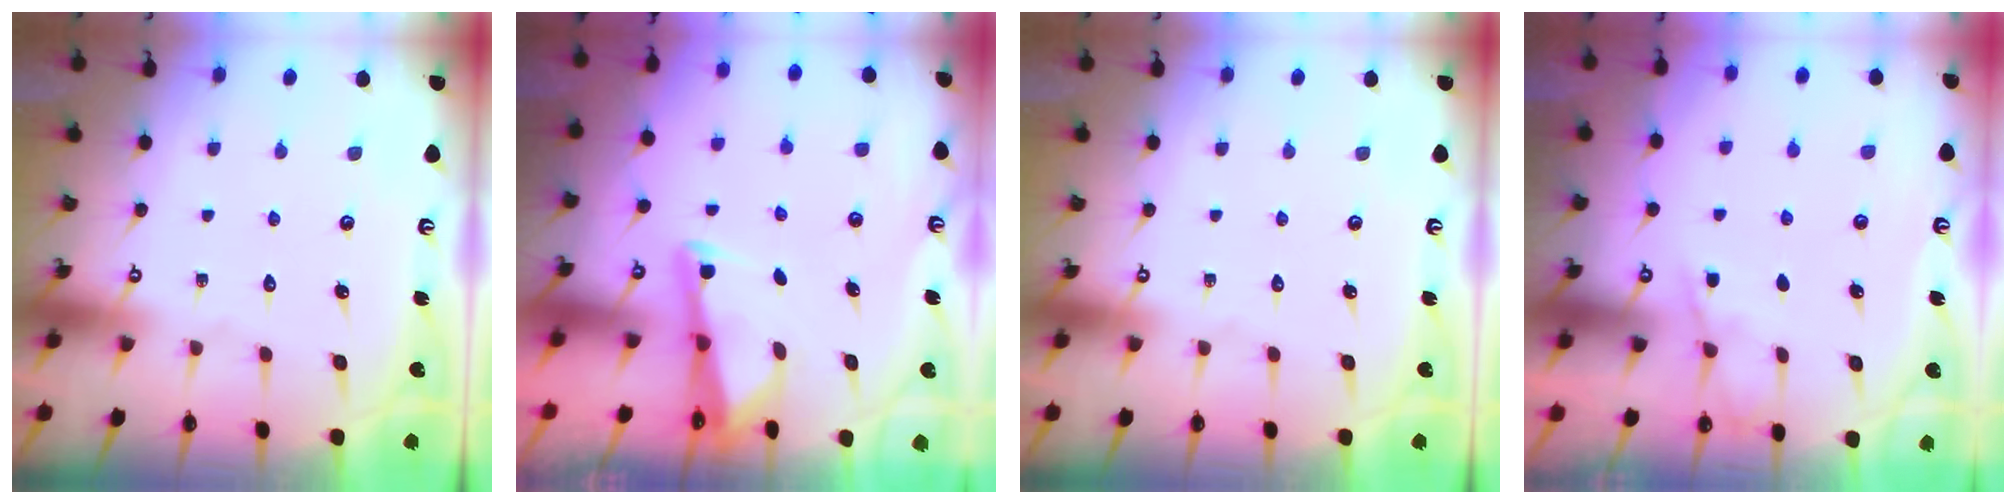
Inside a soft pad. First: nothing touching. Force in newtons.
{"total": 2.5, "press": 2.5, "slide": 0.1}
{"total": 0.0}
{"total": 3.6, "press": 3.6, "slide": 0.6}